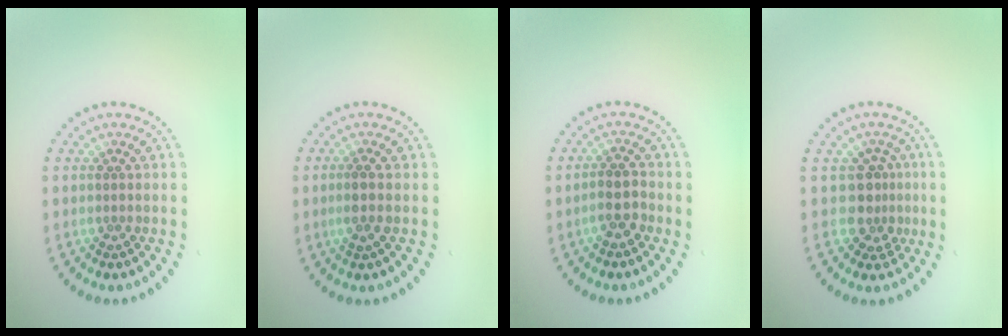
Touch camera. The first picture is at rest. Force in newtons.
{"total": 1.2, "press": 0.8, "slide": 0.8}
{"total": 2.3, "press": 2.1, "slide": 0.9}
{"total": 2.7, "press": 1.8, "slide": 1.9}